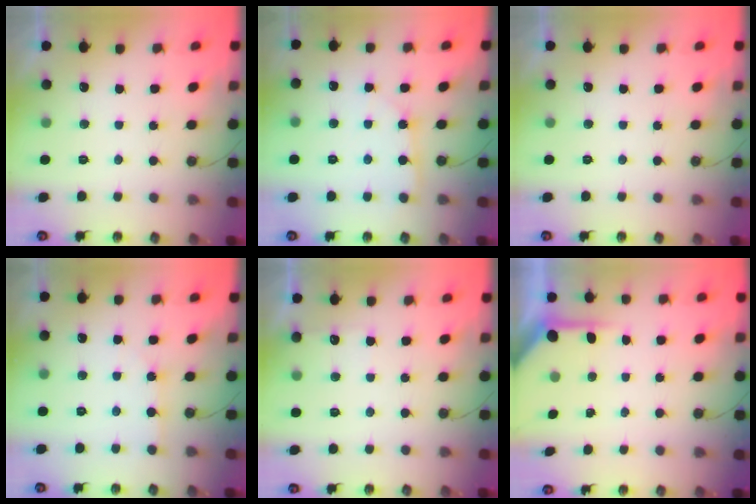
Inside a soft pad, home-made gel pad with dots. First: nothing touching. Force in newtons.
{"total": 2.9, "press": 2.9, "slide": 0.1}
{"total": 0.0}
{"total": 2.8, "press": 2.8, "slide": 0.4}
{"total": 4.2, "press": 4.2, "slide": 0.6}
{"total": 5.1, "press": 5.1, "slide": 0.3}